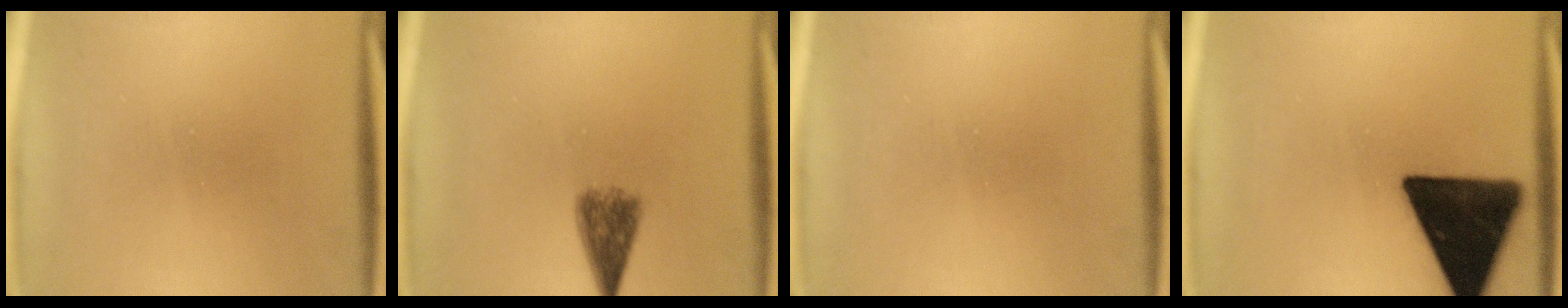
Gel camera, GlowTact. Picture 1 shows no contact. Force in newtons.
{"total": 4.8}
{"total": 0.0}
{"total": 18.6}